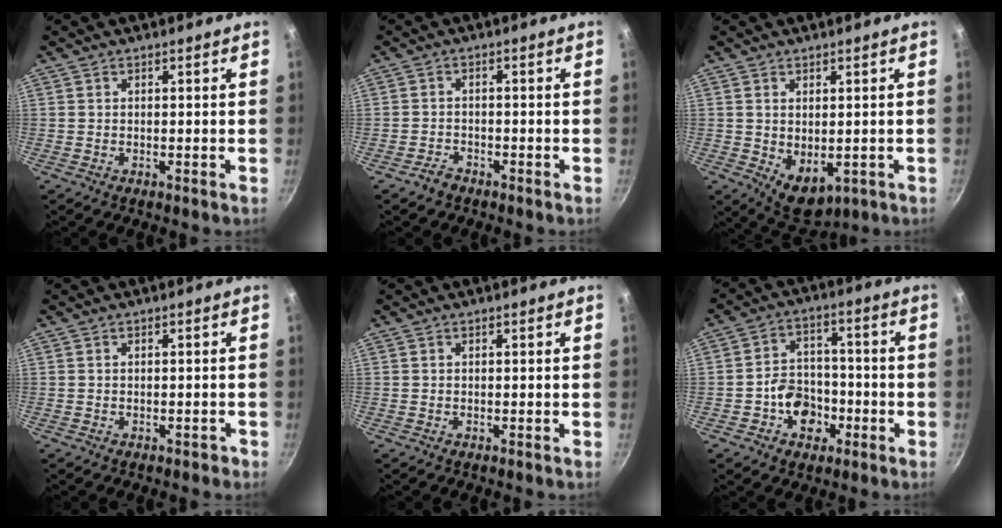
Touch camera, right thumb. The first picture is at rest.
{"total": 2.1, "force": [-1.8, 1.1, 0.5], "torque": [-0.006, 0.021, -0.029]}
{"total": 6.5, "force": [-0.2, 4.2, 5.0], "torque": [-0.061, -0.019, 0.014]}
{"total": 0.7, "force": [-0.5, 0.4, 0.2], "torque": [0.005, 0.012, 0.003]}
{"total": 0.0}
{"total": 8.9, "force": [-3.2, 6.9, 4.5], "torque": [-0.041, 0.031, -0.056]}